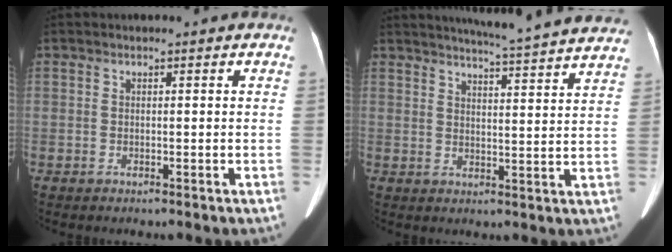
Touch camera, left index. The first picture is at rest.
{"total": 16.3, "force": [15.2, -0.5, 5.8], "torque": [-0.094, -0.029, 0.182]}